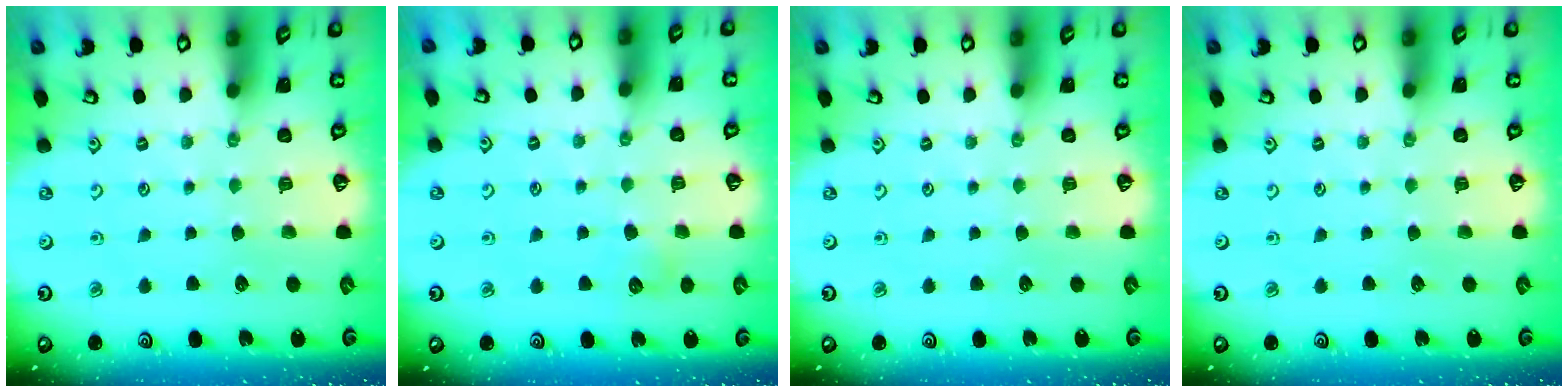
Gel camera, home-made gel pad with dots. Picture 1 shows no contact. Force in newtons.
{"total": 5.7, "press": 5.6, "slide": 0.7}
{"total": 0.0}
{"total": 0.0}